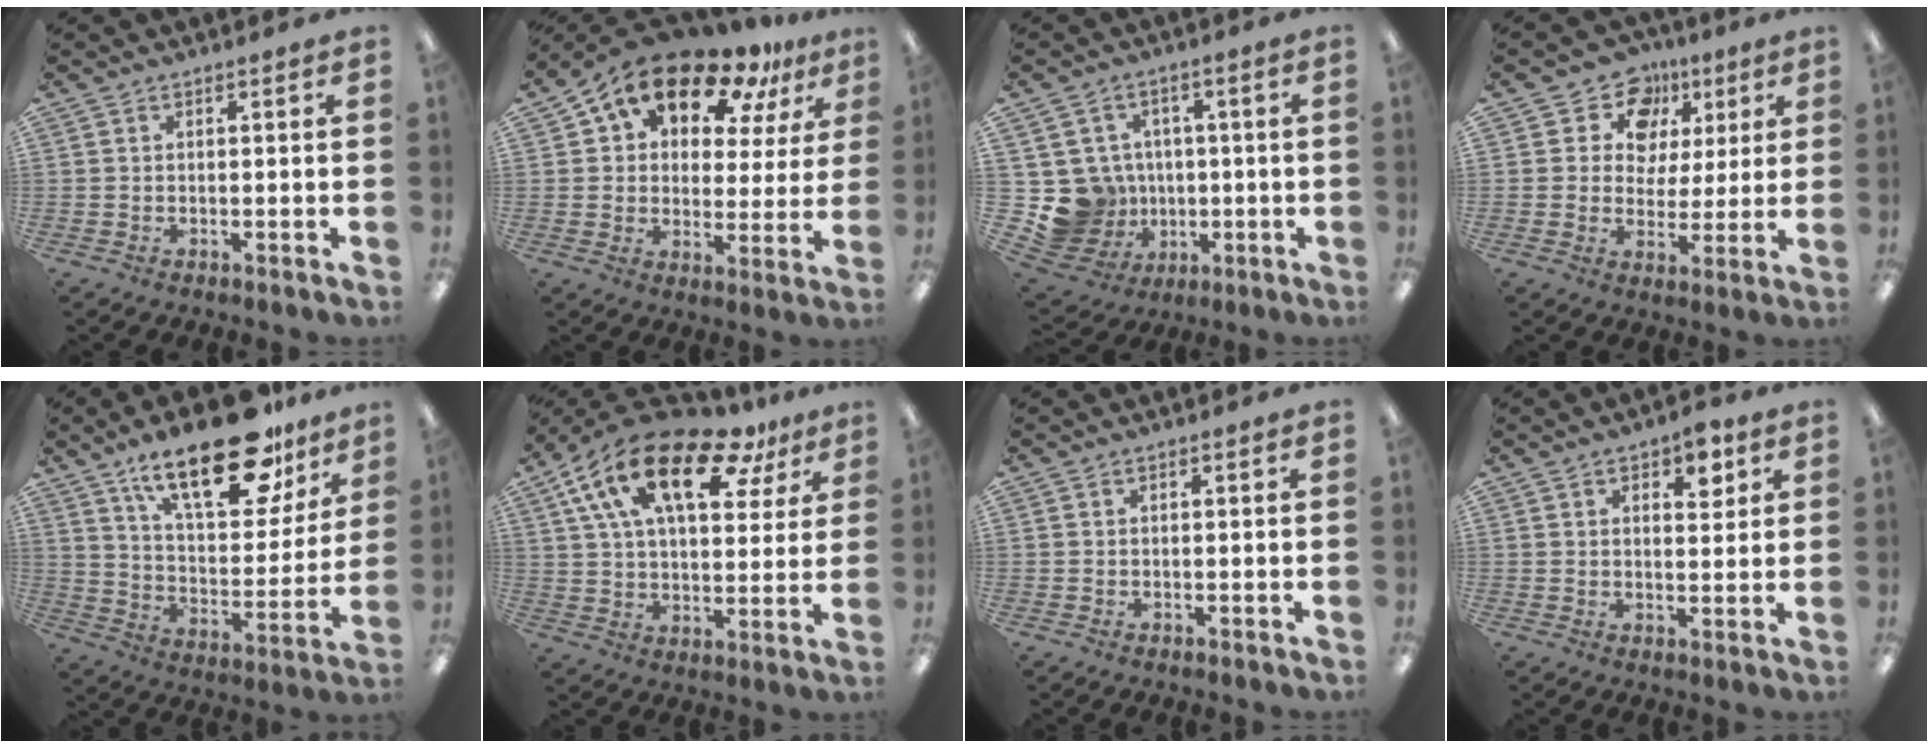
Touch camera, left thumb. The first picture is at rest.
{"total": 15.2, "force": [11.0, 7.7, 7.0], "torque": [-0.131, -0.065, 0.196]}
{"total": 11.6, "force": [-1.2, 11.3, 2.6], "torque": [-0.077, 0.007, -0.006]}
{"total": 11.1, "force": [5.5, 9.2, 3.0], "torque": [-0.057, -0.028, 0.102]}
{"total": 24.3, "force": [16.4, 9.8, 15.0], "torque": [-0.233, -0.093, 0.279]}
{"total": 21.5, "force": [12.3, 9.9, 14.6], "torque": [-0.262, -0.053, 0.208]}
{"total": 0.0}
{"total": 5.9, "force": [3.1, 3.0, 4.0], "torque": [-0.035, -0.012, 0.045]}